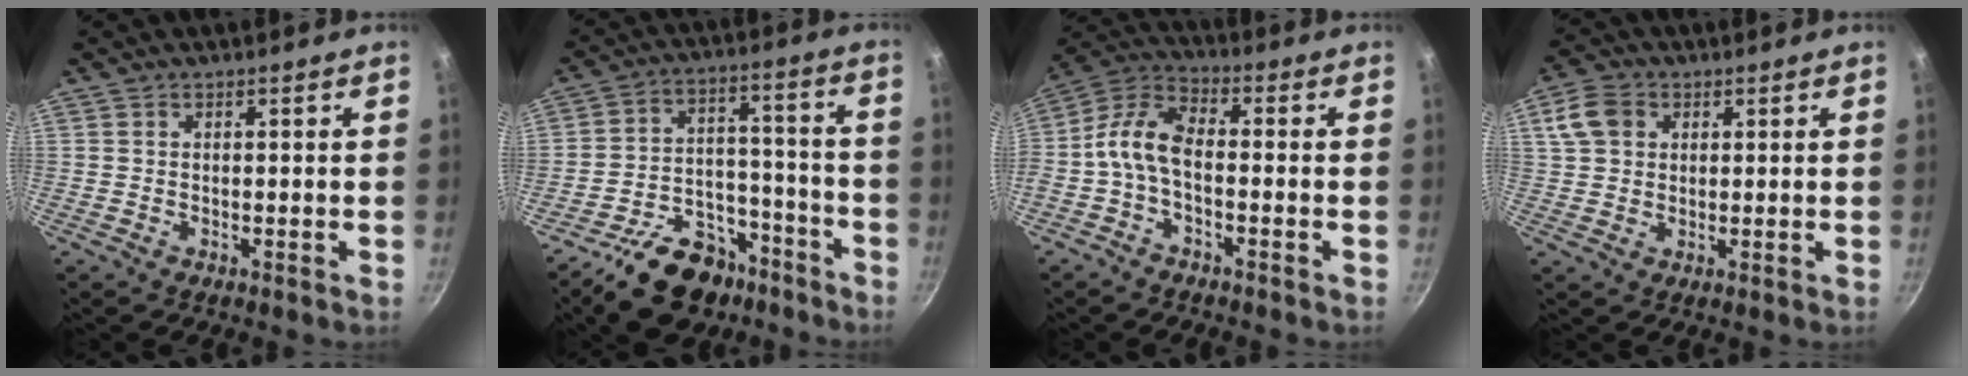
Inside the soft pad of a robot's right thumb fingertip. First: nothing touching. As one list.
[{"total": 16.1, "force": [-11.1, 9.1, 7.3], "torque": [-0.080, 0.087, -0.171]}, {"total": 8.3, "force": [-2.2, 4.2, 6.8], "torque": [-0.148, 0.040, -0.060]}, {"total": 6.9, "force": [2.2, 5.5, 3.6], "torque": [-0.051, 0.005, 0.033]}]